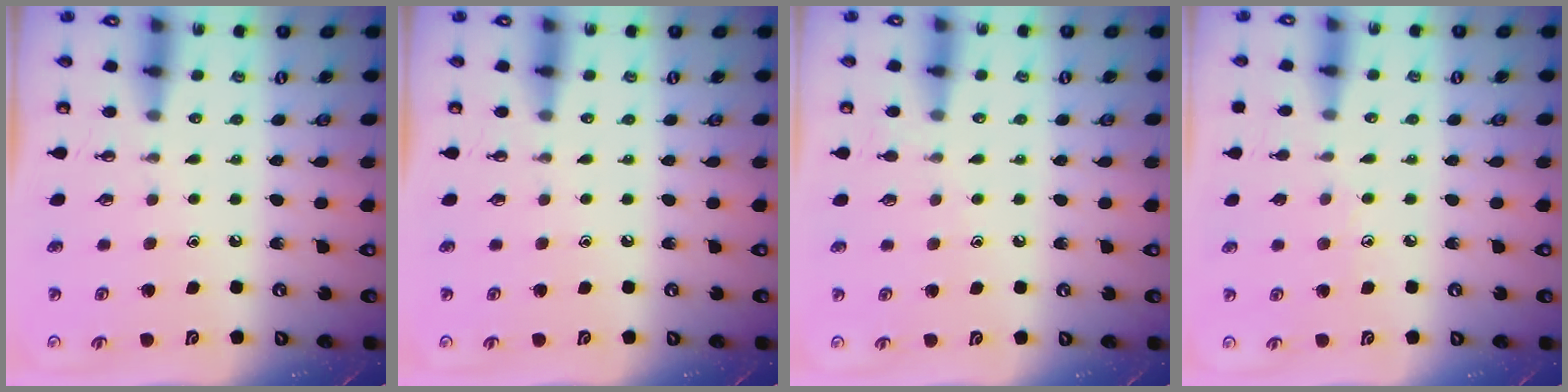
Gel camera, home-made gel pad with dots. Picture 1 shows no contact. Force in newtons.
{"total": 0.0}
{"total": 4.6, "press": 4.6, "slide": 0.5}
{"total": 4.8, "press": 4.7, "slide": 0.6}